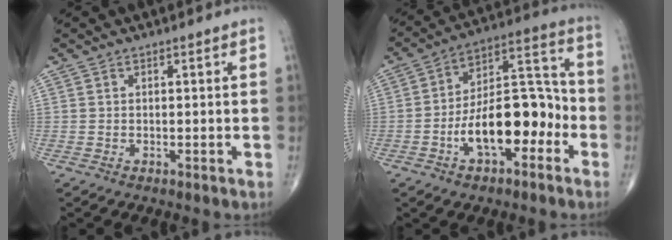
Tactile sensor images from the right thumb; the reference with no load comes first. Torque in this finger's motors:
{"motor_torque": [1.83, 1.97, 1.61, -0.80, 0.15]}